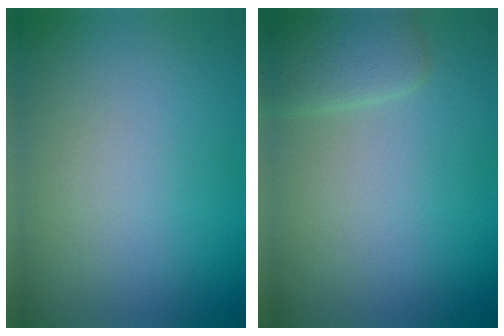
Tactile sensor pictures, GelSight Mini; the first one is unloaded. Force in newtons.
{"total": 2.1, "press": 2.1, "slide": 0.1}